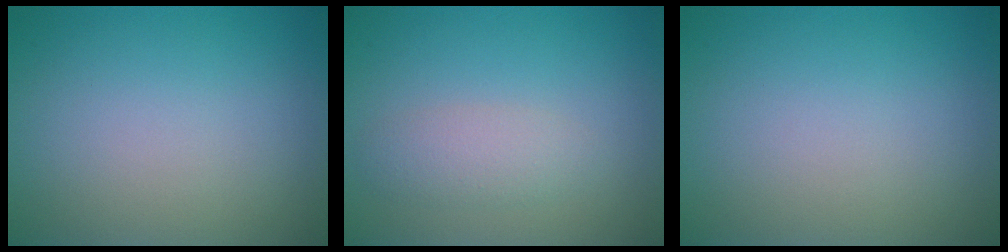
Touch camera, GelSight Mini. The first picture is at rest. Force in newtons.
{"total": 2.1, "press": 2.1, "slide": 0.1}
{"total": 0.0}